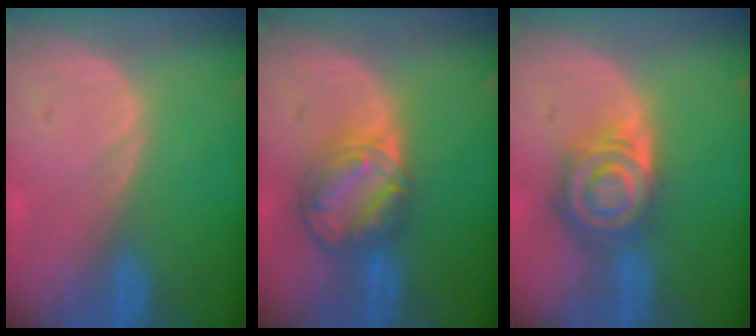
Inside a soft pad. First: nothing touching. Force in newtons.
{"total": 8.1, "press": 7.0, "slide": 4.1}
{"total": 8.0, "press": 7.1, "slide": 3.7}